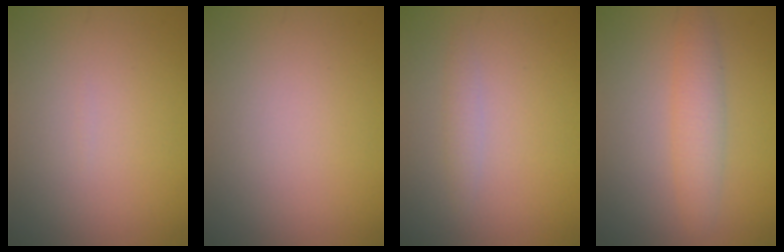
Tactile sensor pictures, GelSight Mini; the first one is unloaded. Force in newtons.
{"total": 0.0}
{"total": 1.1, "press": 1.1, "slide": 0.1}
{"total": 2.7, "press": 2.7, "slide": 0.1}